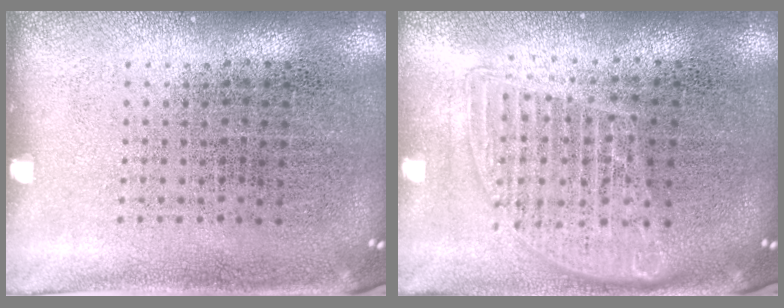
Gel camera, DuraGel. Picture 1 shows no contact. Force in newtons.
{"total": 1.4, "press": 1.2, "slide": 0.7}